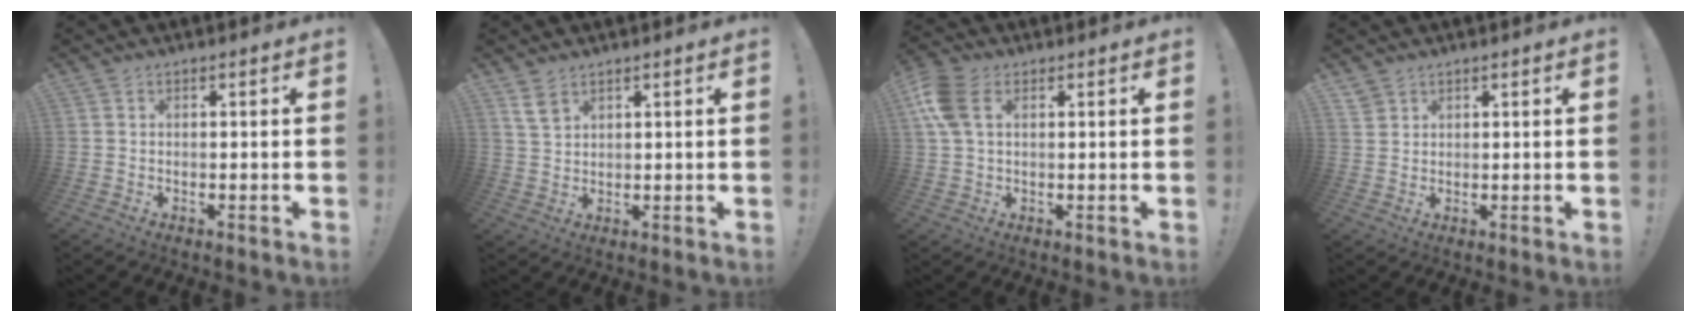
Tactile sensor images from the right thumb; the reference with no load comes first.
{"total": 5.1, "force": [3.3, 3.2, 2.3], "torque": [-0.036, -0.016, 0.064]}
{"total": 8.5, "force": [2.7, 5.3, 6.1], "torque": [-0.152, 0.007, 0.054]}
{"total": 2.4, "force": [2.0, 1.1, 0.4], "torque": [-0.006, -0.013, 0.040]}